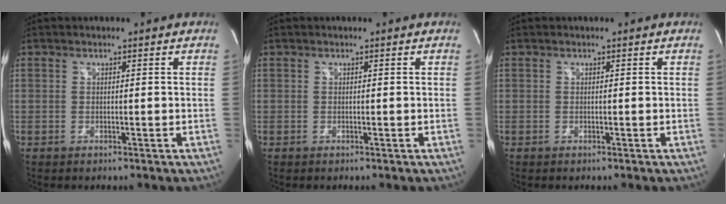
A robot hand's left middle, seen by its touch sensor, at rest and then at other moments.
{"total": 0.0}
{"total": 0.0}